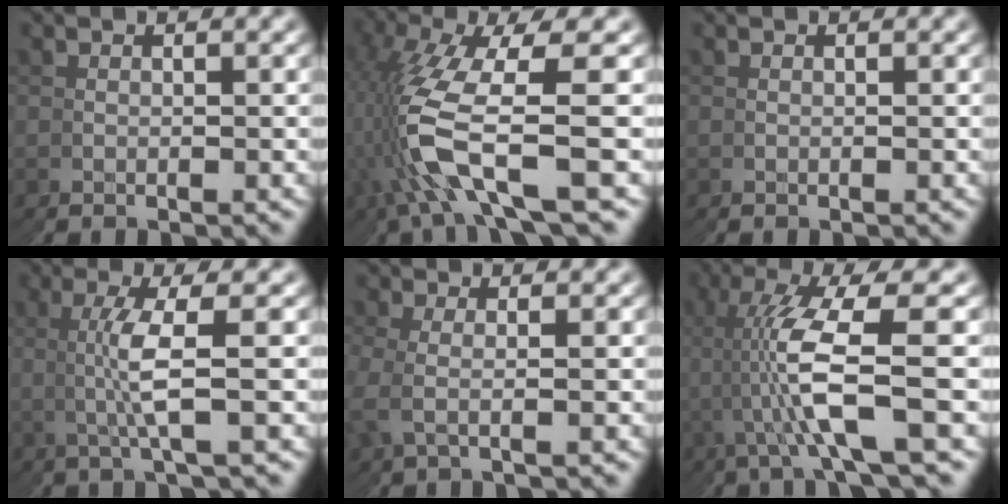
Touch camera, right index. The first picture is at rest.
{"total": 8.5, "force": [-1.3, 4.3, 7.2], "torque": [-0.181, -0.018, -0.016]}
{"total": 0.0}
{"total": 2.7, "force": [0.6, -0.5, 2.6], "torque": [-0.059, 0.004, 0.010]}
{"total": 0.8, "force": [0.8, 0.2, 0.0], "torque": [-0.015, 0.002, 0.013]}
{"total": 7.6, "force": [0.5, 2.4, 7.2], "torque": [-0.162, 0.003, 0.009]}